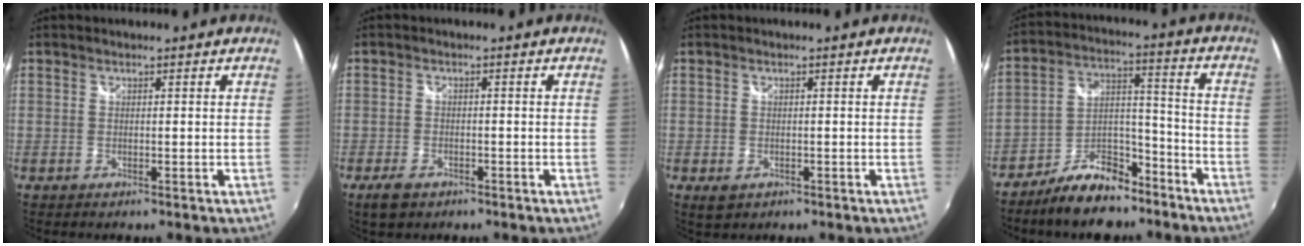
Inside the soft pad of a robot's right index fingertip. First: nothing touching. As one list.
[{"total": 4.2, "force": [-2.8, 2.3, 2.1], "torque": [-0.056, -0.005, -0.045]}, {"total": 2.8, "force": [-1.2, 1.9, 1.6], "torque": [-0.031, -0.005, -0.014]}, {"total": 12.5, "force": [-9.2, 5.8, 6.1], "torque": [-0.111, 0.038, -0.147]}]